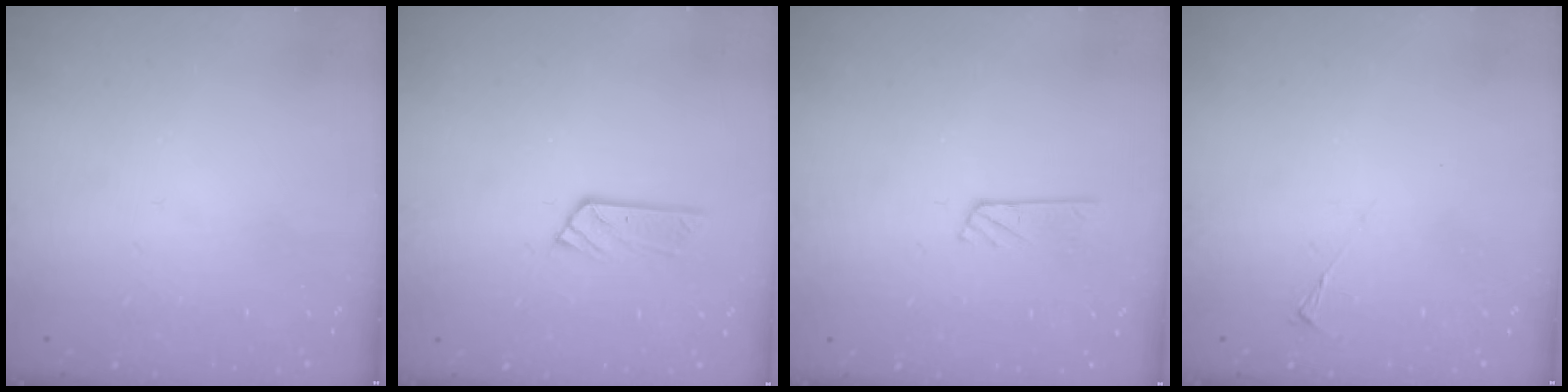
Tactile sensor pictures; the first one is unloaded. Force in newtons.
{"total": 5.1, "press": 5.1, "slide": 0.3}
{"total": 2.8, "press": 2.8, "slide": 0.2}
{"total": 2.1, "press": 2.0, "slide": 0.4}